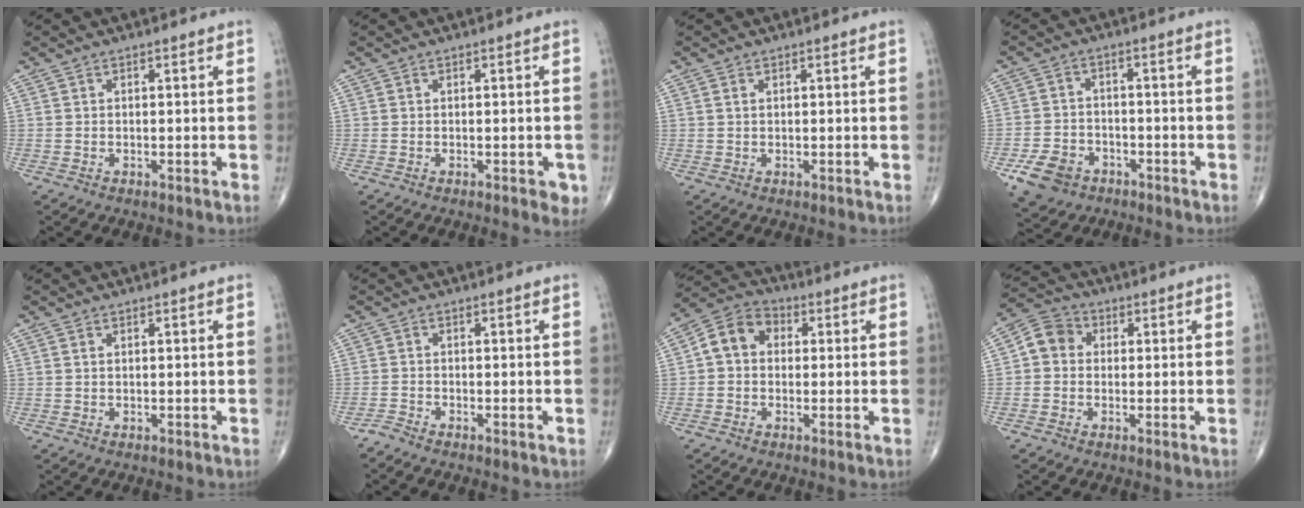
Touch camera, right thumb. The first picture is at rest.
{"total": 2.4, "force": [-0.9, 1.2, 1.9], "torque": [-0.009, 0.001, -0.010]}
{"total": 0.9, "force": [0.4, 0.5, 0.7], "torque": [-0.017, 0.004, 0.010]}
{"total": 7.7, "force": [-4.1, 5.8, 3.1], "torque": [-0.050, 0.020, -0.068]}
{"total": 0.6, "force": [0.3, 0.3, 0.5], "torque": [-0.011, 0.004, 0.008]}
{"total": 1.4, "force": [-1.3, 0.2, 0.5], "torque": [-0.014, -0.005, -0.030]}
{"total": 7.8, "force": [0.8, 6.2, 4.7], "torque": [-0.069, 0.025, 0.000]}
{"total": 5.8, "force": [0.4, 5.0, 2.8], "torque": [-0.037, 0.017, -0.006]}